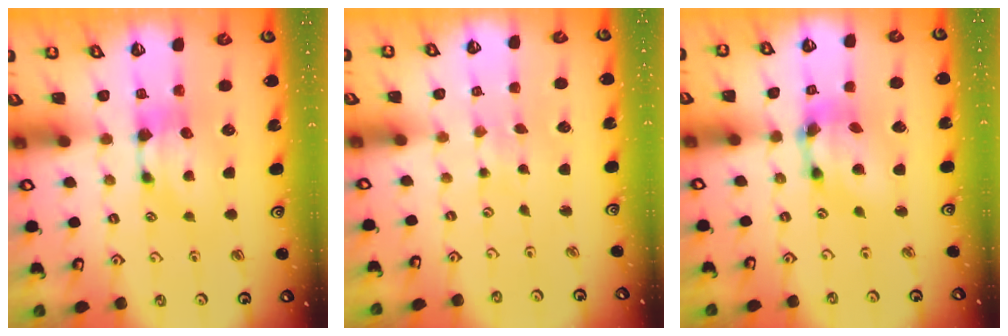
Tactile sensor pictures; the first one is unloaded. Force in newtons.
{"total": 4.9, "press": 4.9, "slide": 0.3}
{"total": 6.1, "press": 5.7, "slide": 2.1}